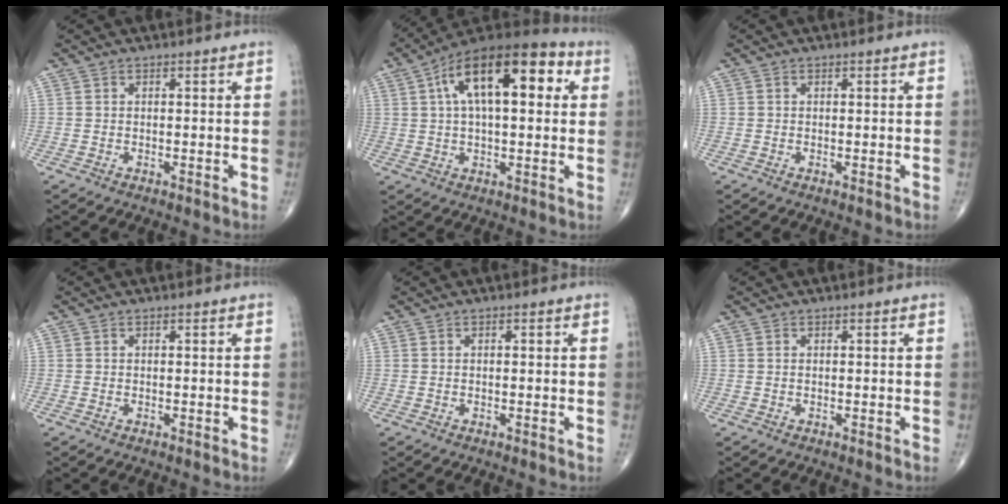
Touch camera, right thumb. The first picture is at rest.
{"total": 19.5, "force": [5.6, 8.7, 16.5], "torque": [-0.247, 0.026, 0.080]}
{"total": 0.0}
{"total": 0.0}
{"total": 0.0}
{"total": 0.0}